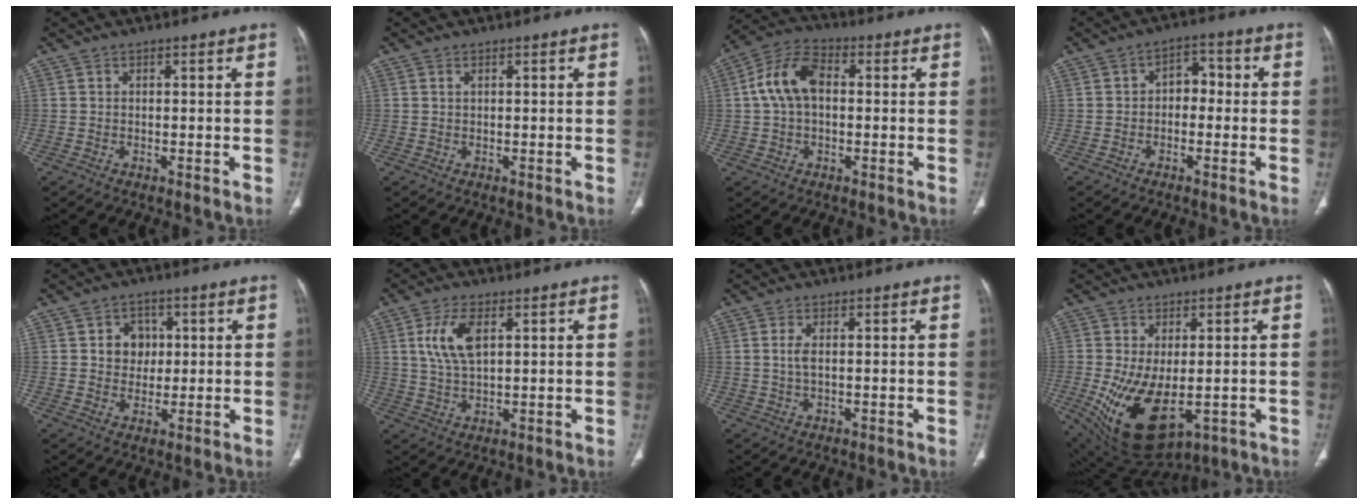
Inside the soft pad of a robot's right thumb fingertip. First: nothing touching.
{"total": 0.5, "force": [0.3, 0.2, 0.4], "torque": [-0.011, 0.003, 0.006]}
{"total": 10.0, "force": [0.9, 6.3, 7.7], "torque": [-0.151, 0.028, 0.010]}
{"total": 4.9, "force": [-0.5, 3.5, 3.4], "torque": [-0.028, 0.023, -0.019]}
{"total": 5.3, "force": [1.2, 4.6, 2.4], "torque": [-0.007, -0.001, 0.017]}
{"total": 7.8, "force": [2.5, 3.6, 6.4], "torque": [-0.135, -0.006, 0.054]}
{"total": 2.3, "force": [0.4, 0.8, 2.1], "torque": [-0.053, 0.002, 0.012]}
{"total": 13.9, "force": [-2.8, 7.3, 11.5], "torque": [-0.211, -0.018, -0.017]}